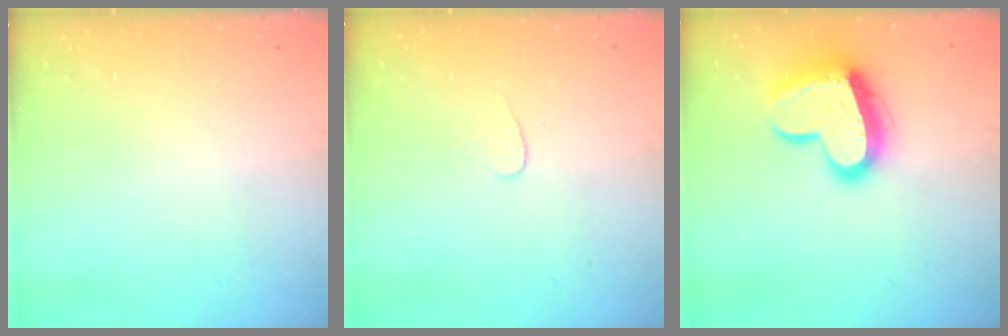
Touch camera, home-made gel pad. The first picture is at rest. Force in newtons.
{"total": 2.7, "press": 2.7, "slide": 0.3}
{"total": 16.7, "press": 16.6, "slide": 1.4}